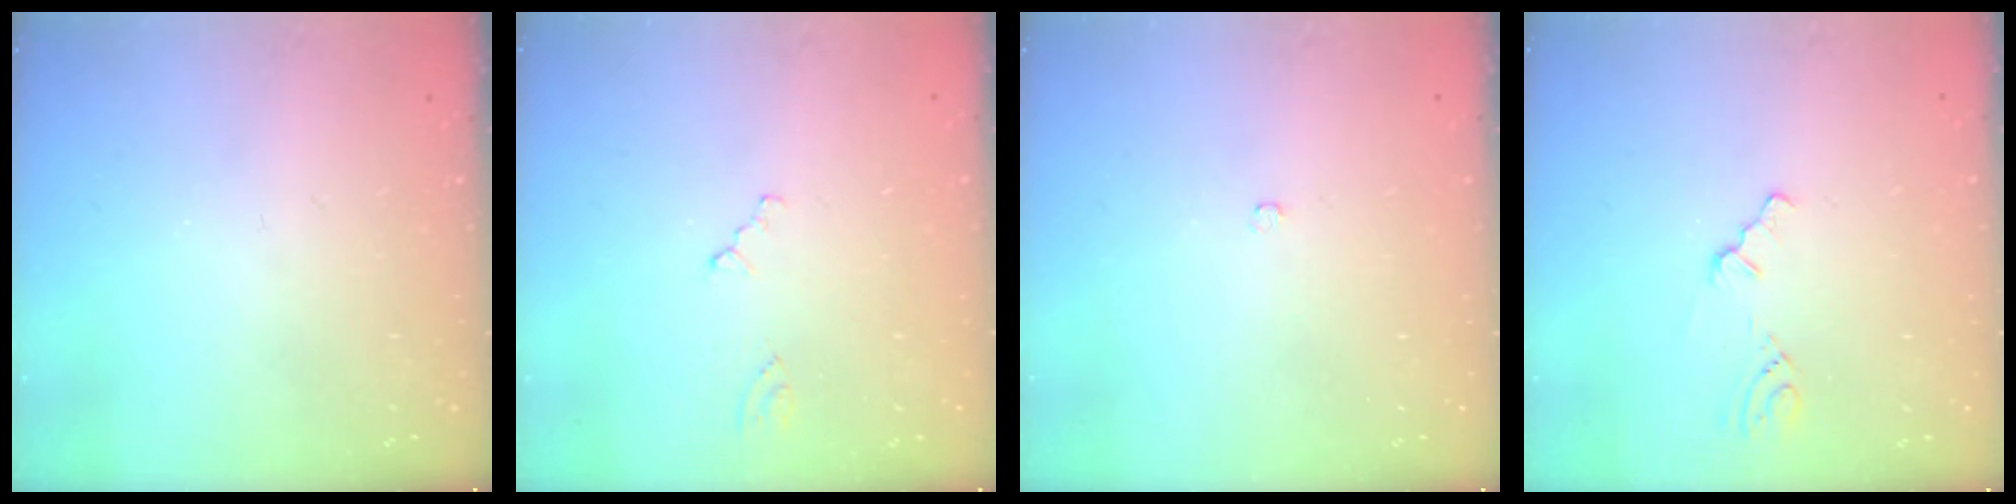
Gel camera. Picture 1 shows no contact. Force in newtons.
{"total": 0.7, "press": 0.6, "slide": 0.2}
{"total": 2.1, "press": 2.1, "slide": 0.4}
{"total": 1.3, "press": 1.3, "slide": 0.2}